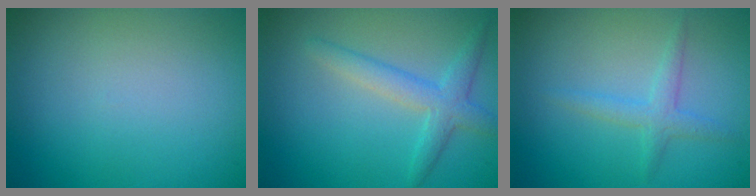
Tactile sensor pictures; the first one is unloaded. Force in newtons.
{"total": 3.0, "press": 3.0, "slide": 0.1}
{"total": 1.8, "press": 1.8, "slide": 0.1}